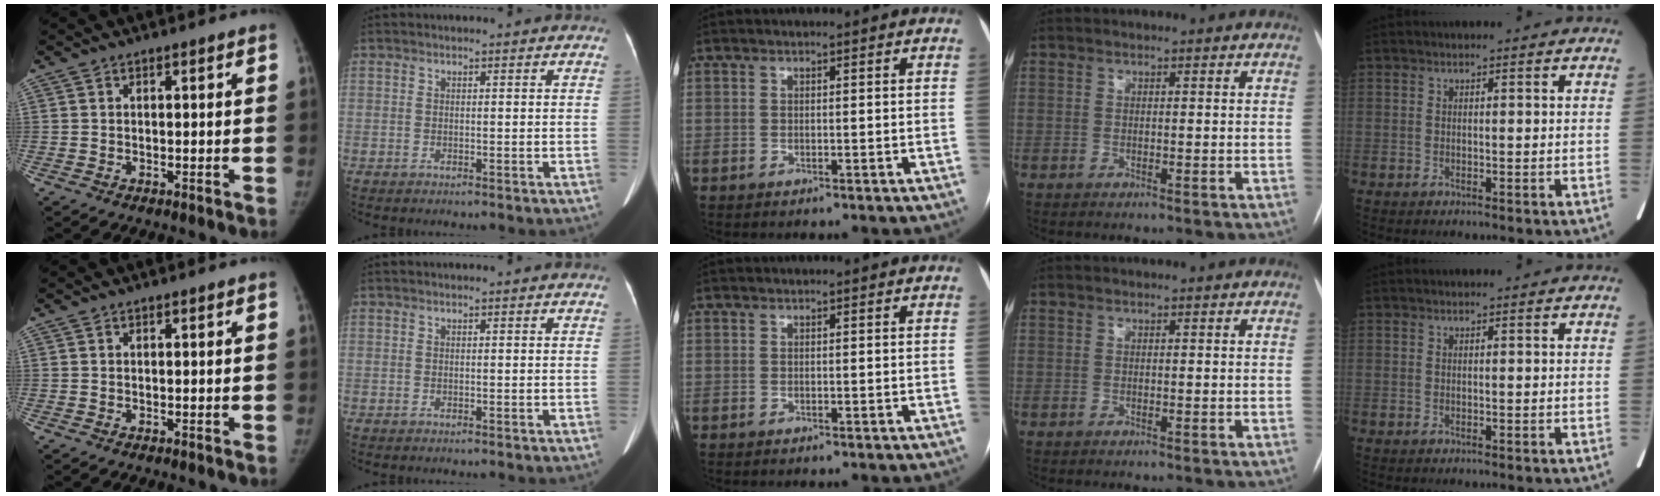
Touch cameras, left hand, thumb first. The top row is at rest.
{}